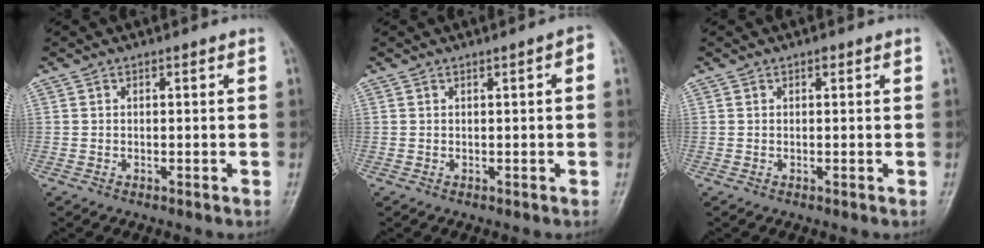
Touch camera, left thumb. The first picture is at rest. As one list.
[{"total": 1.8, "force": [0.3, 0.4, 1.8], "torque": [-0.022, 0.005, 0.002]}, {"total": 0.6, "force": [0.3, 0.4, 0.4], "torque": [-0.003, 0.001, 0.002]}]